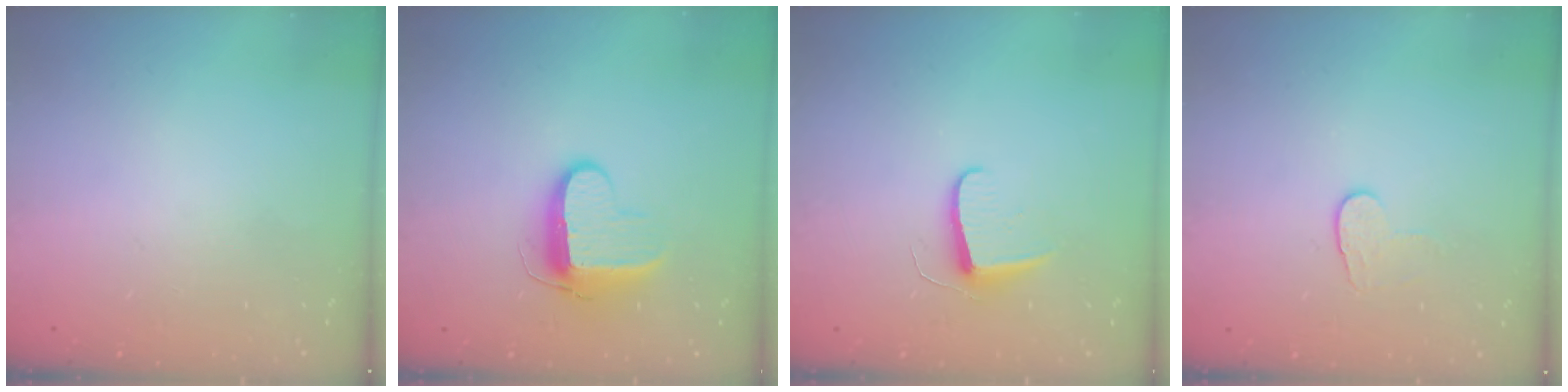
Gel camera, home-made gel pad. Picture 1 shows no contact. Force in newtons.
{"total": 9.9, "press": 9.8, "slide": 0.5}
{"total": 7.1, "press": 7.1, "slide": 0.7}
{"total": 6.2, "press": 6.1, "slide": 0.5}